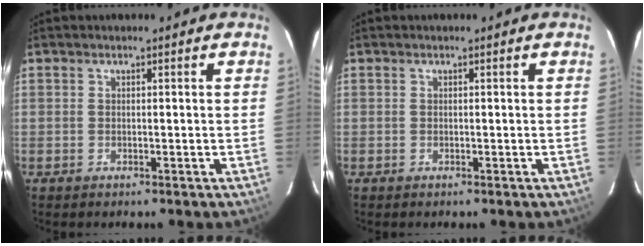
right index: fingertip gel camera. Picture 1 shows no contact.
{"total": 0.0}